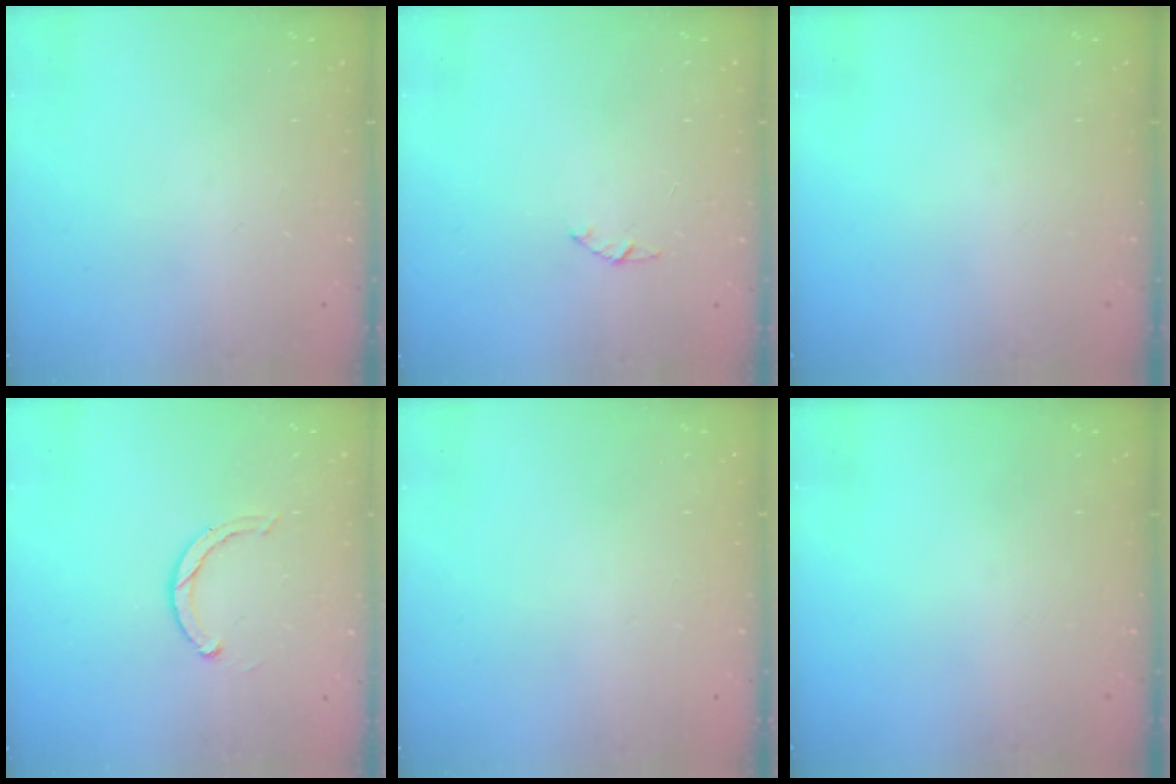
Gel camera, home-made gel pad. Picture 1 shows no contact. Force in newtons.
{"total": 1.0, "press": 0.9, "slide": 0.3}
{"total": 0.0}
{"total": 3.6, "press": 3.6, "slide": 0.6}
{"total": 2.5, "press": 2.5, "slide": 0.2}
{"total": 0.0}